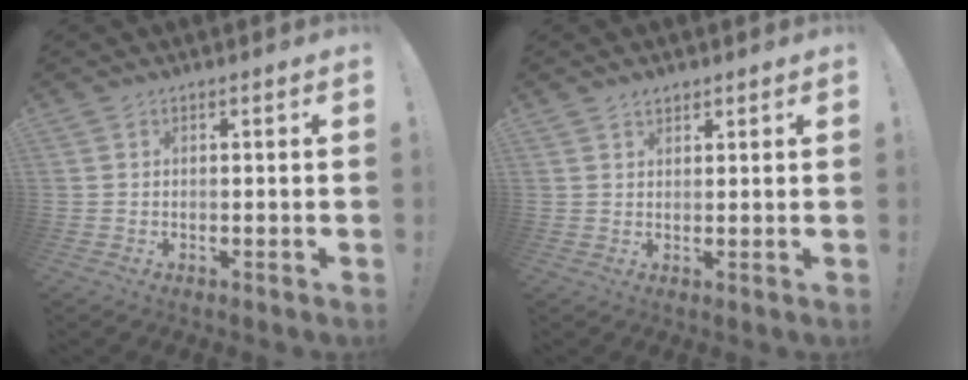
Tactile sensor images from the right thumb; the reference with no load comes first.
{"total": 2.0, "force": [1.6, 1.0, 0.7], "torque": [-0.004, -0.011, 0.029]}